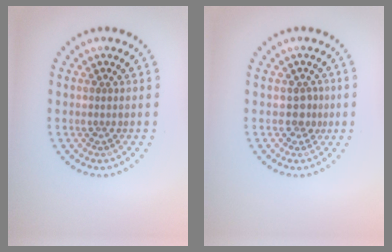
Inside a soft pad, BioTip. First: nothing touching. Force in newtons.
{"total": 1.4, "press": 1.1, "slide": 0.8}